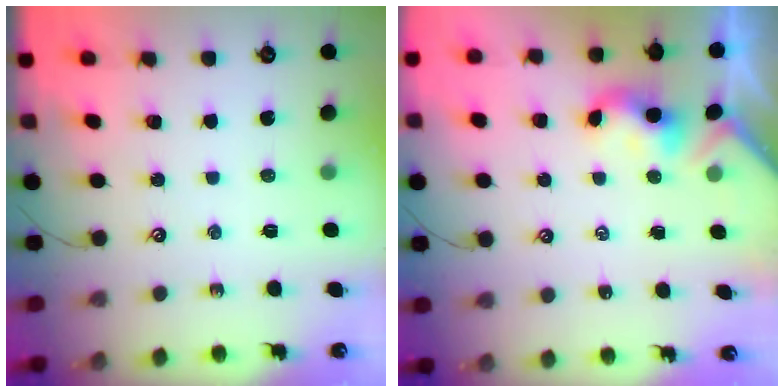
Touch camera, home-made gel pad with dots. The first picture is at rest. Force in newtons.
{"total": 2.4, "press": 2.3, "slide": 0.2}